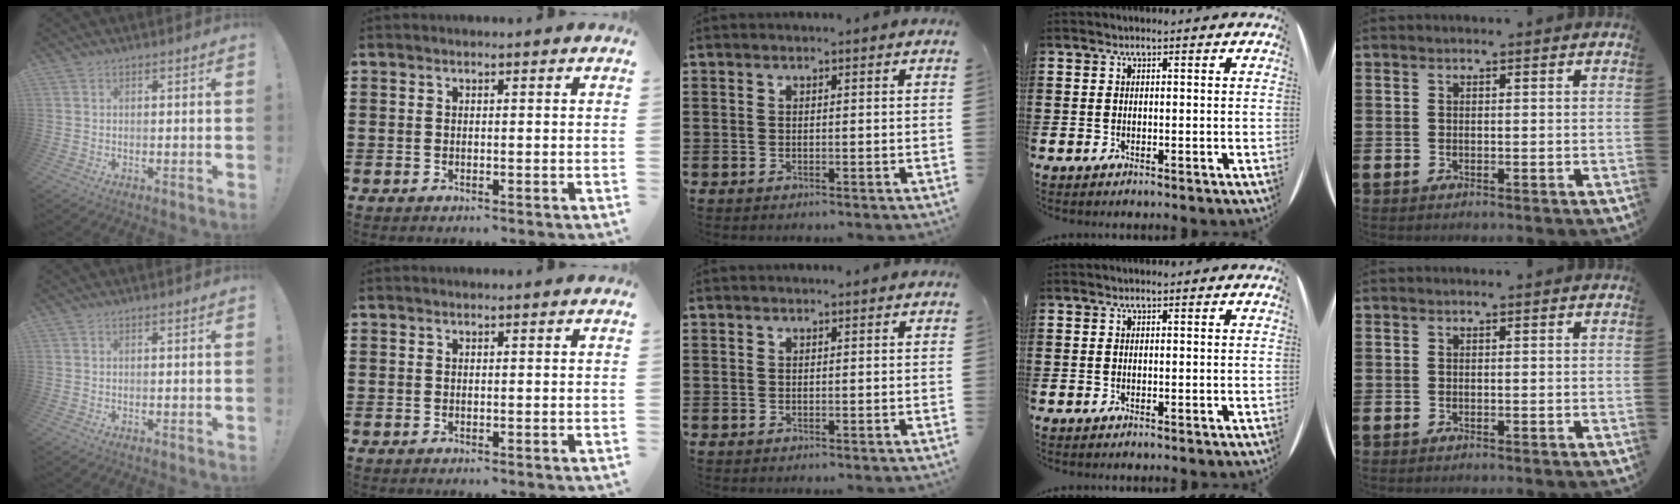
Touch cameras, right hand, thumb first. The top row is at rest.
{}